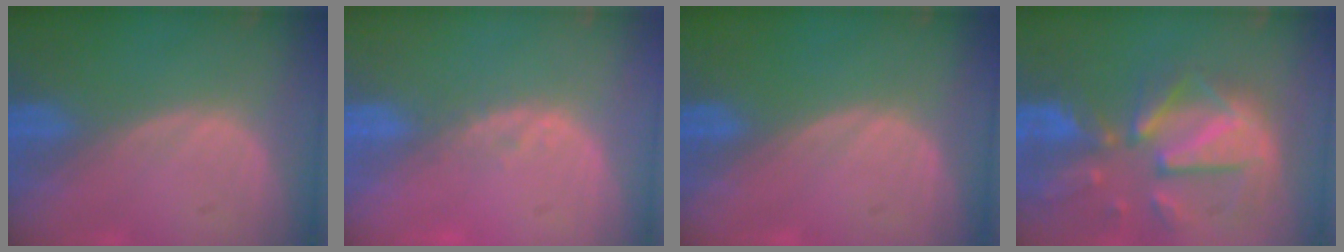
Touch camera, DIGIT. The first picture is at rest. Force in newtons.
{"total": 1.8, "press": 1.5, "slide": 1.0}
{"total": 0.0}
{"total": 12.1, "press": 10.5, "slide": 6.2}